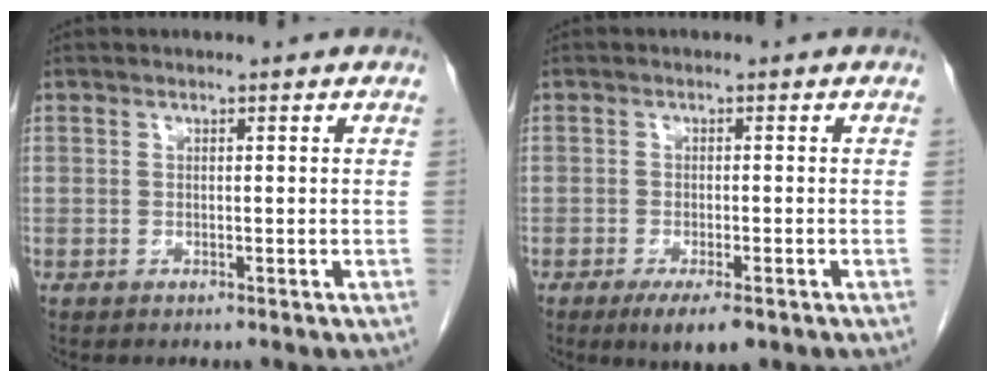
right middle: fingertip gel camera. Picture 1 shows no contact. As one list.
[{"total": 5.2, "force": [-3.2, 1.3, 3.9], "torque": [-0.060, -0.010, -0.045]}]